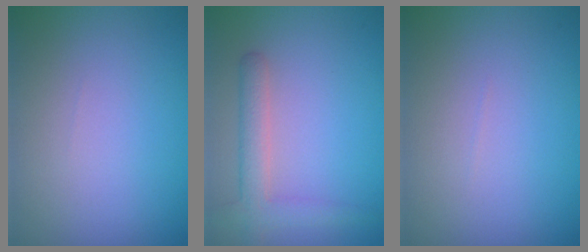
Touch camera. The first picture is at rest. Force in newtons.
{"total": 2.9, "press": 2.9, "slide": 0.2}
{"total": 0.0}